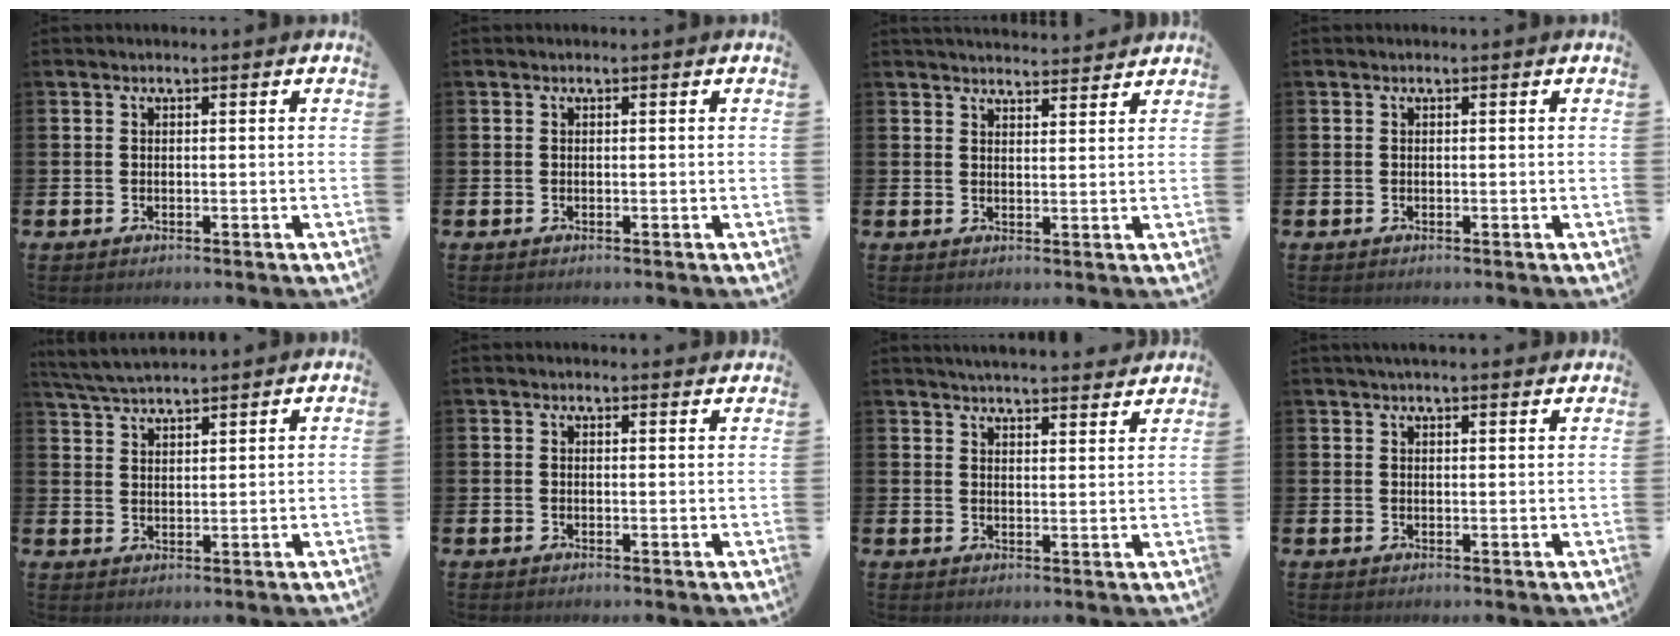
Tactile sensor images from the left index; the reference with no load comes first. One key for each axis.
{"total": 0.0}
{"total": 3.4, "fx": 3.4, "fy": 0.3, "fz": 0.1, "tx": -0.005, "ty": -0.019, "tz": 0.062}
{"total": 0.0}
{"total": 4.5, "fx": 4.4, "fy": 0.3, "fz": 1.0, "tx": -0.036, "ty": -0.017, "tz": 0.081}
{"total": 0.7, "fx": 0.7, "fy": 0.1, "fz": 0.1, "tx": 0.011, "ty": -0.004, "tz": 0.011}
{"total": 4.4, "fx": 4.4, "fy": 0.1, "fz": 0.3, "tx": -0.009, "ty": -0.028, "tz": 0.078}
{"total": 2.2, "fx": 2.0, "fy": 0.1, "fz": 0.7, "tx": -0.002, "ty": -0.008, "tz": 0.034}